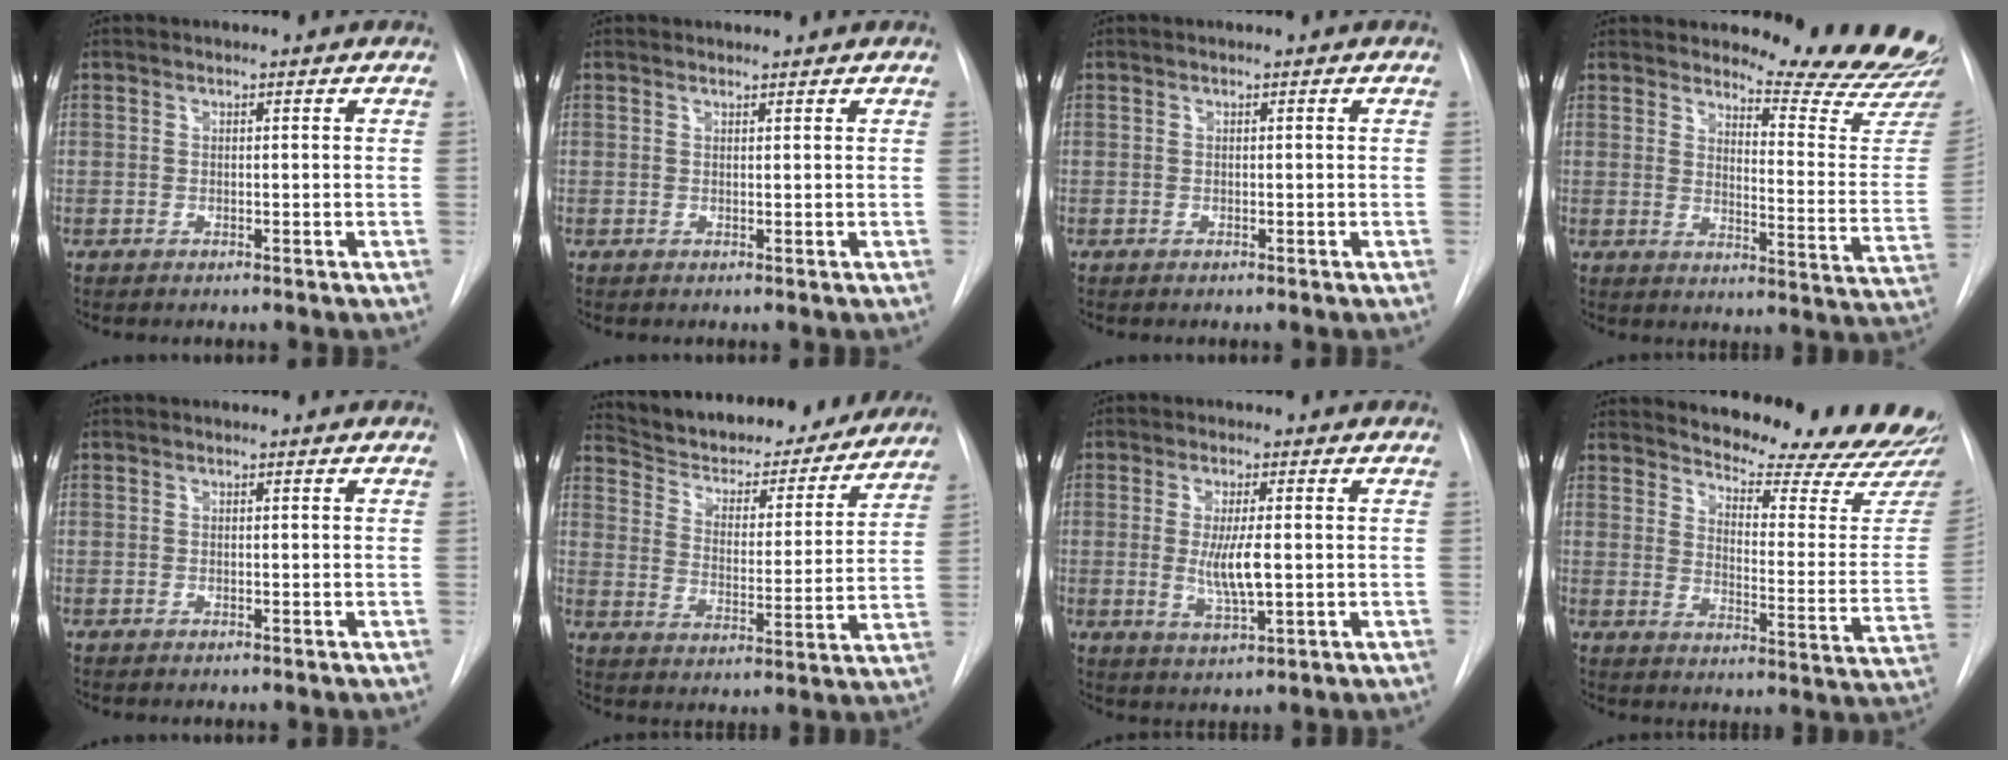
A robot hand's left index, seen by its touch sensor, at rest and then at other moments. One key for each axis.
{"total": 1.1, "fx": 1.1, "fy": 0.1, "fz": -0.1, "tx": -0.006, "ty": 0.005, "tz": 0.016}
{"total": 0.0}
{"total": 15.5, "fx": 15.1, "fy": -0.1, "fz": 3.8, "tx": -0.043, "ty": -0.132, "tz": 0.171}
{"total": 0.0}
{"total": 23.4, "fx": 21.4, "fy": 6.0, "fz": 7.4, "tx": -0.111, "ty": -0.018, "tz": 0.291}
{"total": 5.7, "fx": -0.2, "fy": 1.0, "fz": 5.6, "tx": -0.110, "ty": -0.015, "tz": -0.003}
{"total": 21.0, "fx": 20.0, "fy": 1.8, "fz": 6.1, "tx": -0.075, "ty": -0.119, "tz": 0.237}